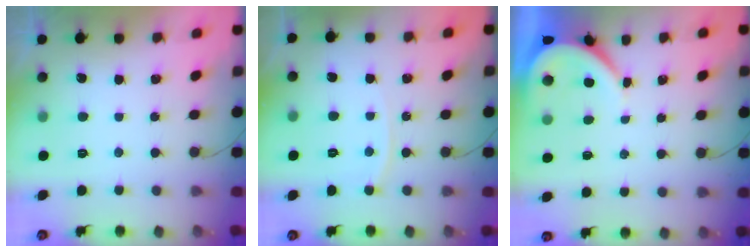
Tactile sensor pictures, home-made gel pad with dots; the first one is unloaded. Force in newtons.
{"total": 4.1, "press": 4.1, "slide": 0.4}
{"total": 3.8, "press": 3.8, "slide": 0.5}